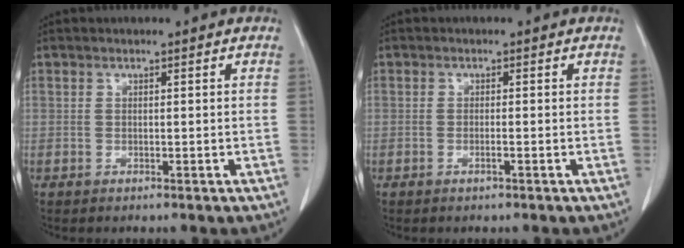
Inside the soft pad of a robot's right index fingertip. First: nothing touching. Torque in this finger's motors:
{"motor_torque": [-0.19, 0.02, -0.07, -0.01]}